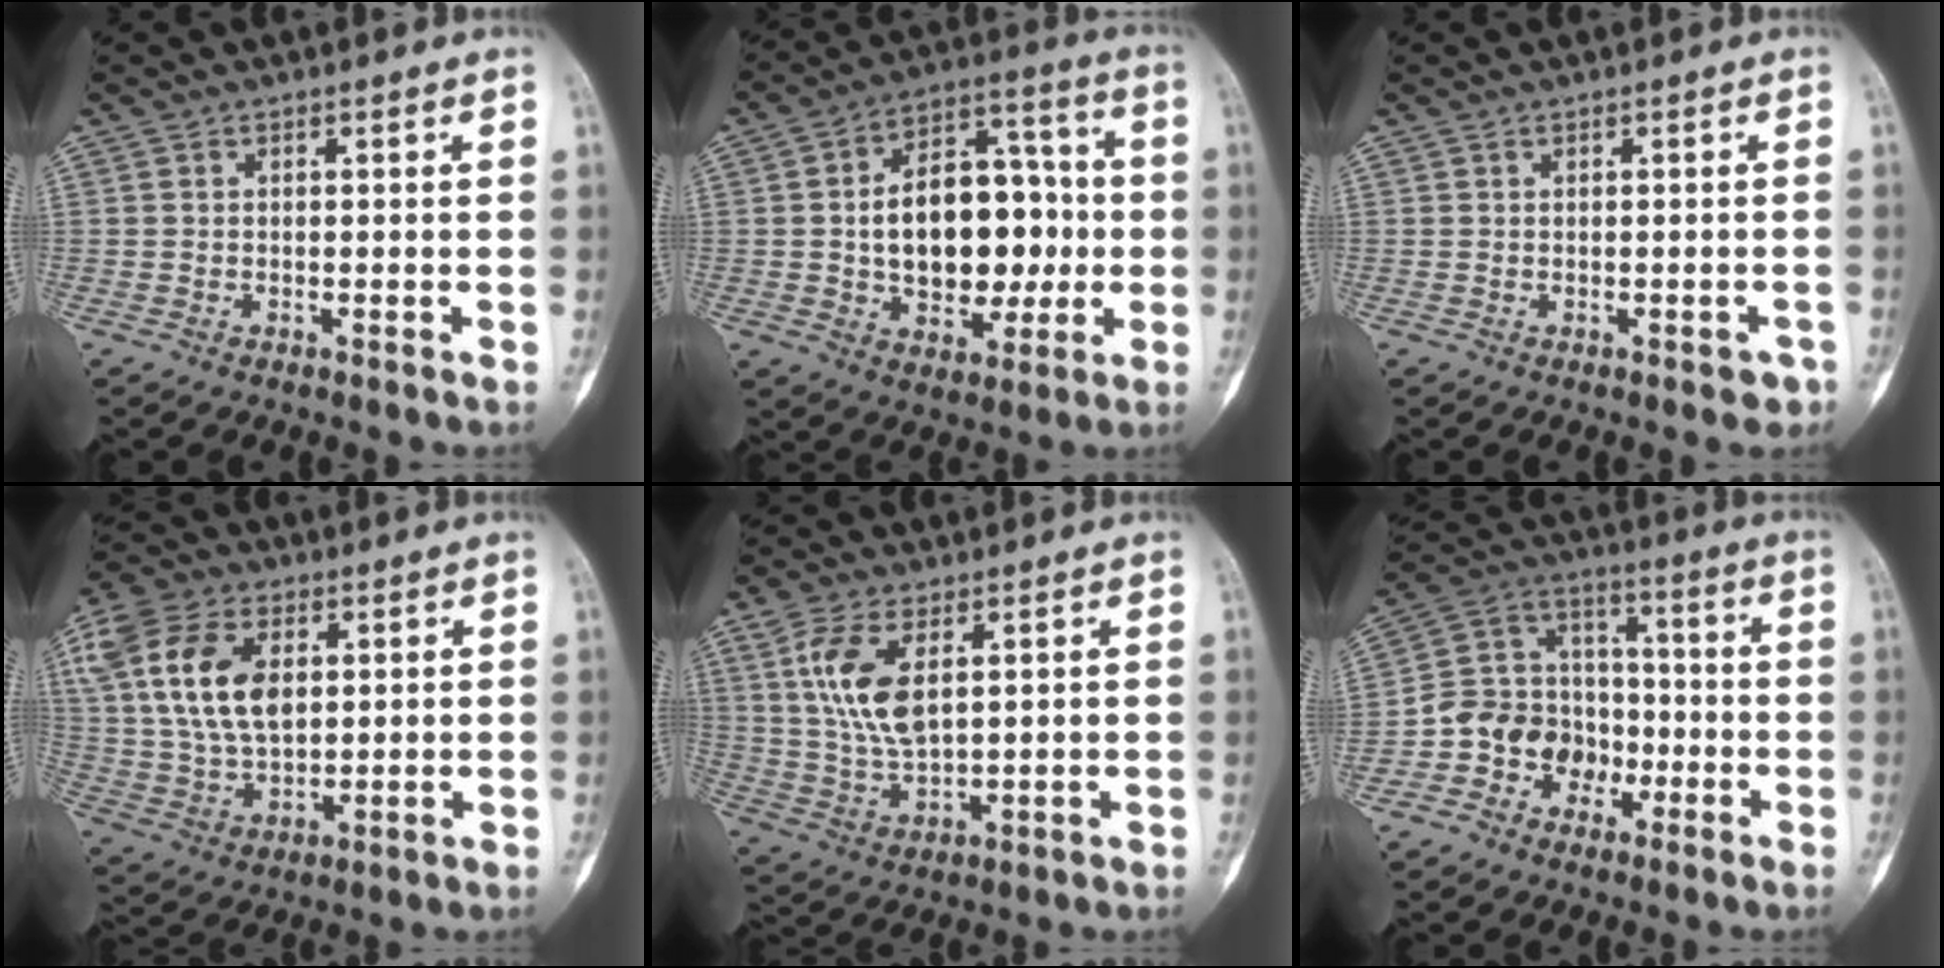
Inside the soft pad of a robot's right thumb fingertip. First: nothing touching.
{"total": 19.0, "force": [-0.5, 12.2, 14.6], "torque": [-0.181, 0.031, -0.002]}
{"total": 1.7, "force": [-0.8, 0.9, 1.1], "torque": [0.000, 0.009, -0.006]}
{"total": 18.8, "force": [5.0, 11.8, 13.8], "torque": [-0.290, -0.003, 0.092]}
{"total": 10.2, "force": [3.5, 4.7, 8.4], "torque": [-0.173, -0.013, 0.077]}
{"total": 11.8, "force": [-4.7, 10.0, 4.1], "torque": [-0.029, 0.071, -0.089]}